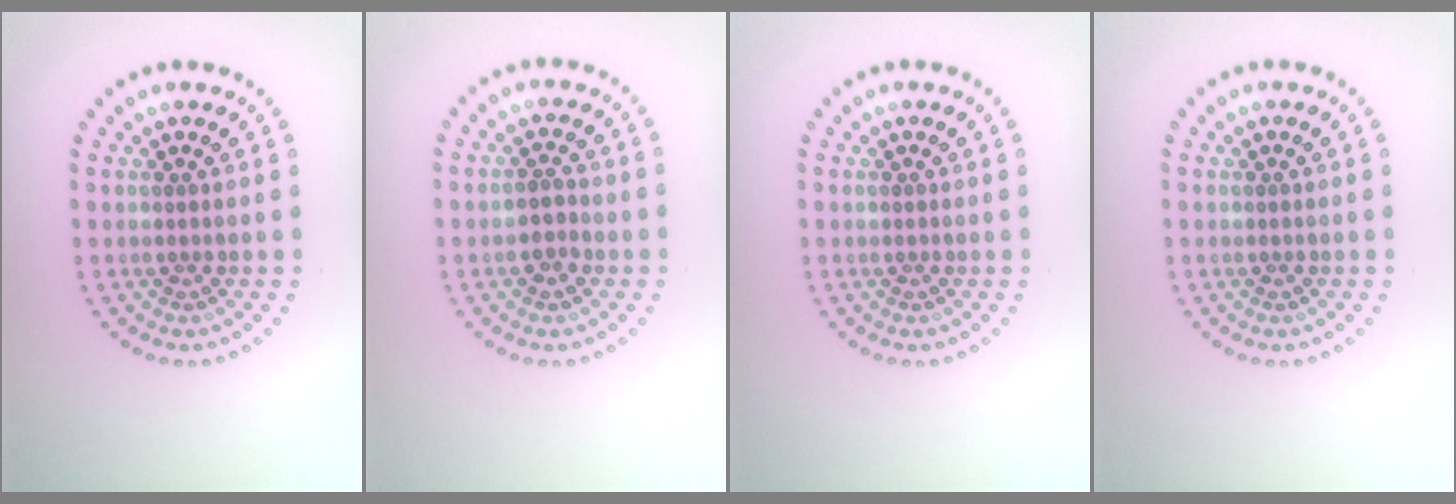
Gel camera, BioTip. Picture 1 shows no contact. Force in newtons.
{"total": 1.3, "press": 1.3, "slide": 0.3}
{"total": 0.0}
{"total": 0.0}